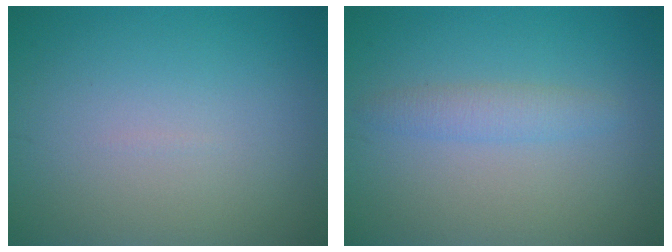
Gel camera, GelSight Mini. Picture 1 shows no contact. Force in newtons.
{"total": 1.8, "press": 1.8, "slide": 0.2}